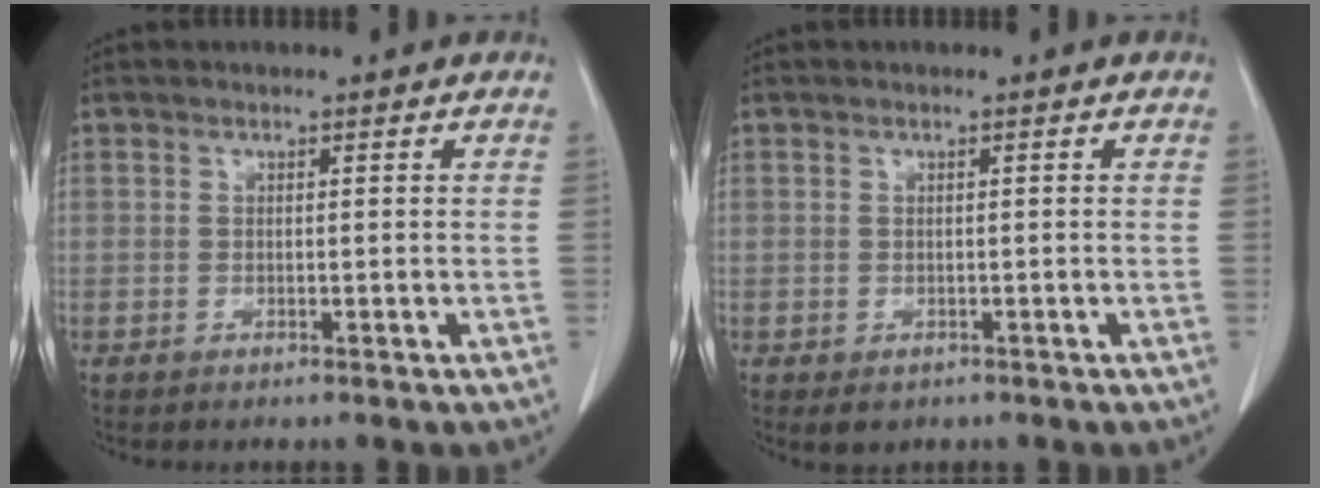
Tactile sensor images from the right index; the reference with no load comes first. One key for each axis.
{"total": 1.7, "fx": -0.9, "fy": 1.3, "fz": 0.8, "tx": -0.011, "ty": -0.001, "tz": -0.003}